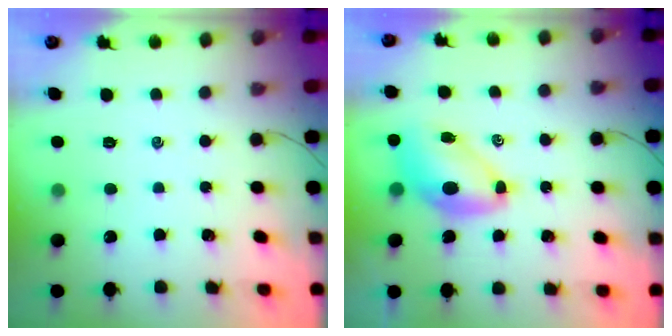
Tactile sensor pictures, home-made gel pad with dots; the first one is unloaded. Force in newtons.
{"total": 8.3, "press": 8.0, "slide": 2.1}